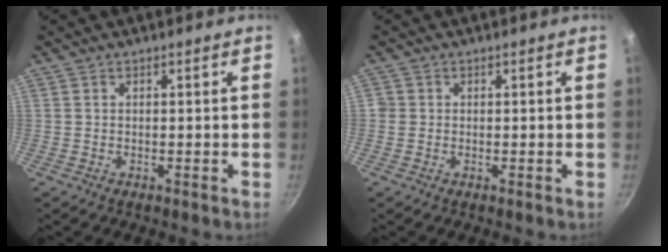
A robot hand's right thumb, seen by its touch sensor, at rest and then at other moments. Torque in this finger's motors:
{"motor_torque": [0.03, -0.02, 0.39, -0.08, 0.01]}